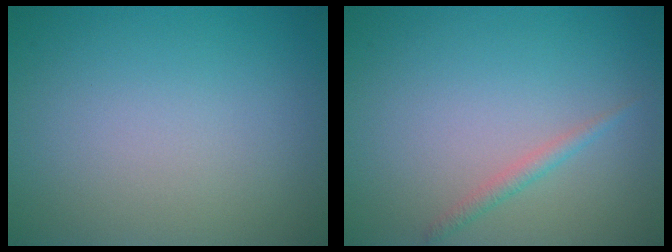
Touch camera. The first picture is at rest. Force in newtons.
{"total": 1.2, "press": 1.2, "slide": 0.0}